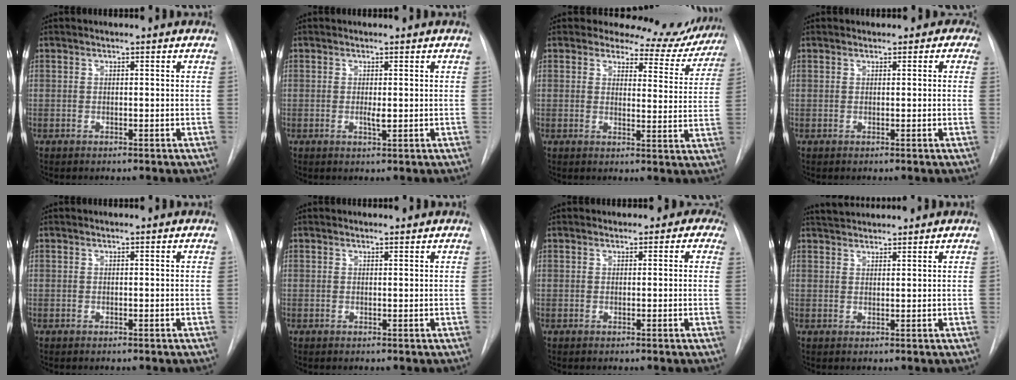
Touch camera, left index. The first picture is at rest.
{"total": 1.2, "force": [-0.4, 0.2, 1.1], "torque": [-0.022, -0.009, -0.005]}
{"total": 9.9, "force": [9.4, 3.1, 0.2], "torque": [0.026, -0.044, 0.085]}
{"total": 1.7, "force": [0.8, 1.5, 0.3], "torque": [0.019, -0.008, -0.003]}
{"total": 0.0}
{"total": 0.7, "force": [0.7, 0.1, -0.1], "torque": [-0.008, -0.002, 0.010]}
{"total": 2.5, "force": [1.5, 2.0, 0.4], "torque": [0.018, -0.010, -0.001]}
{"total": 3.8, "force": [3.7, 0.5, 0.8], "torque": [-0.018, 0.029, 0.067]}